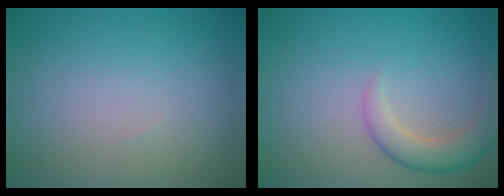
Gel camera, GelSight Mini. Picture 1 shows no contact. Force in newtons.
{"total": 3.4, "press": 3.4, "slide": 0.2}